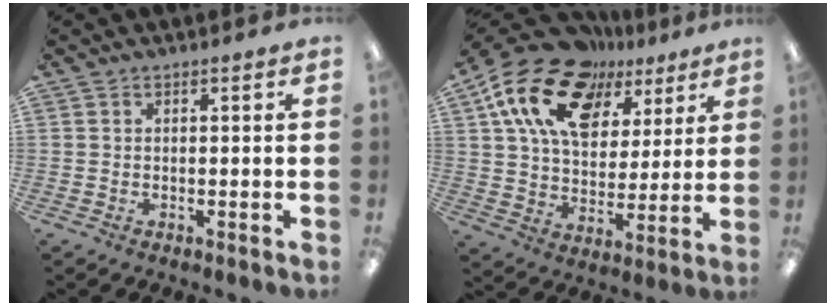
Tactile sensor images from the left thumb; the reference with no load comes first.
{"total": 19.6, "force": [11.5, 12.1, 10.2], "torque": [-0.199, -0.045, 0.212]}